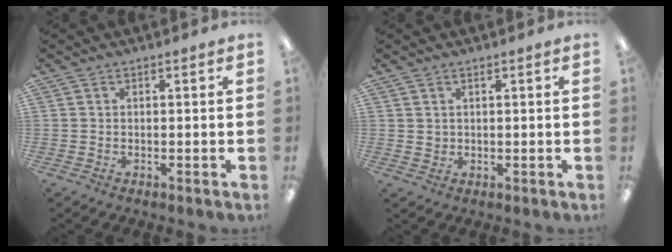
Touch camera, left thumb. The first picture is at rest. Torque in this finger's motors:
{"motor_torque": [-0.18, 0.10, -0.31, 0.28, 0.01]}